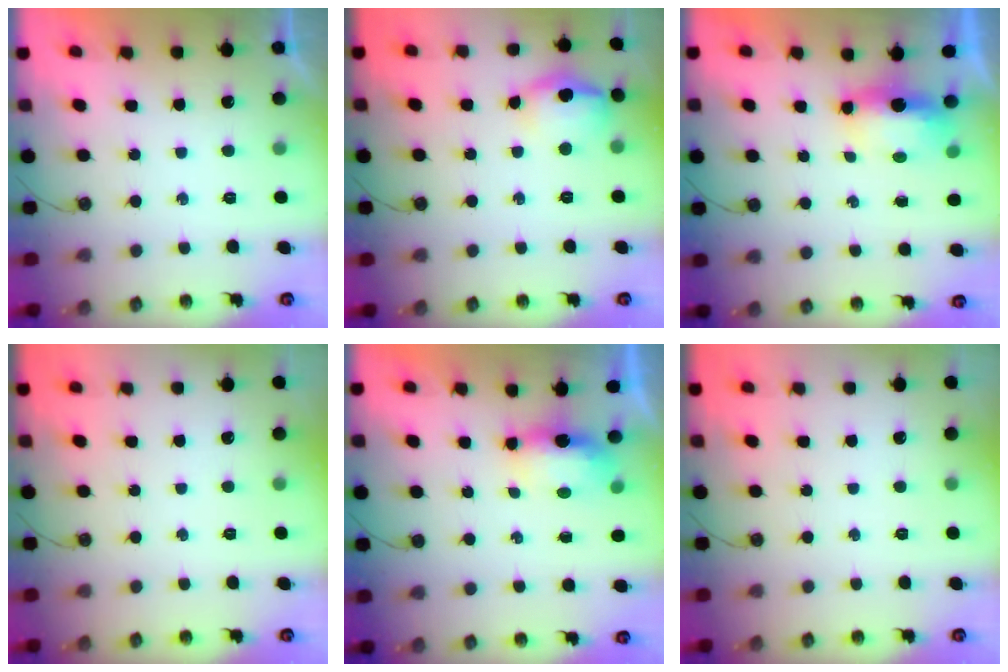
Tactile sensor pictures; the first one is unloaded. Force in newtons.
{"total": 11.9, "press": 11.7, "slide": 2.2}
{"total": 12.3, "press": 7.4, "slide": 9.8}
{"total": 0.0}
{"total": 6.1, "press": 6.0, "slide": 0.5}
{"total": 0.0}